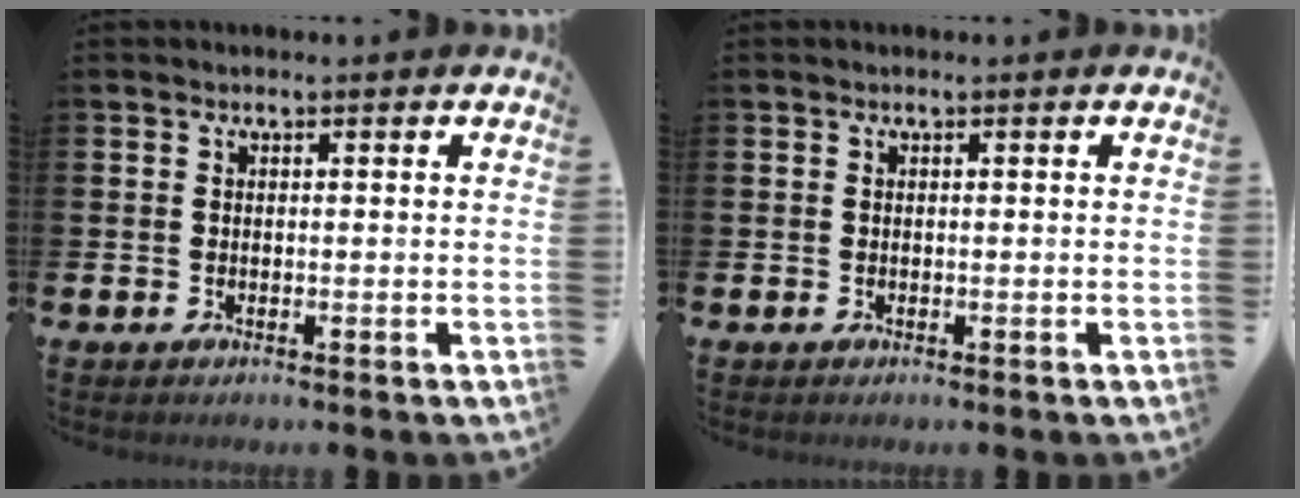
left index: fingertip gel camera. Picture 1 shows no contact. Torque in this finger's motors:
{"motor_torque": [-0.02, -0.02, 0.01, -0.01]}